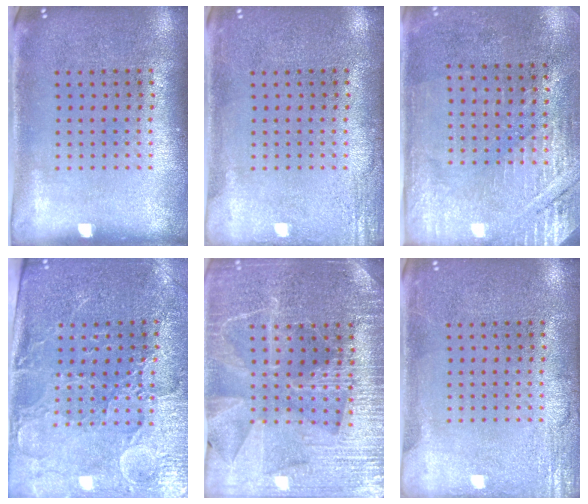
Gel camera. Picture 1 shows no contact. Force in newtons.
{"total": 1.9, "press": 1.9, "slide": 0.2}
{"total": 2.9, "press": 2.7, "slide": 1.1}
{"total": 3.4, "press": 3.3, "slide": 0.9}
{"total": 4.1, "press": 3.9, "slide": 1.4}
{"total": 2.6, "press": 2.6, "slide": 0.3}